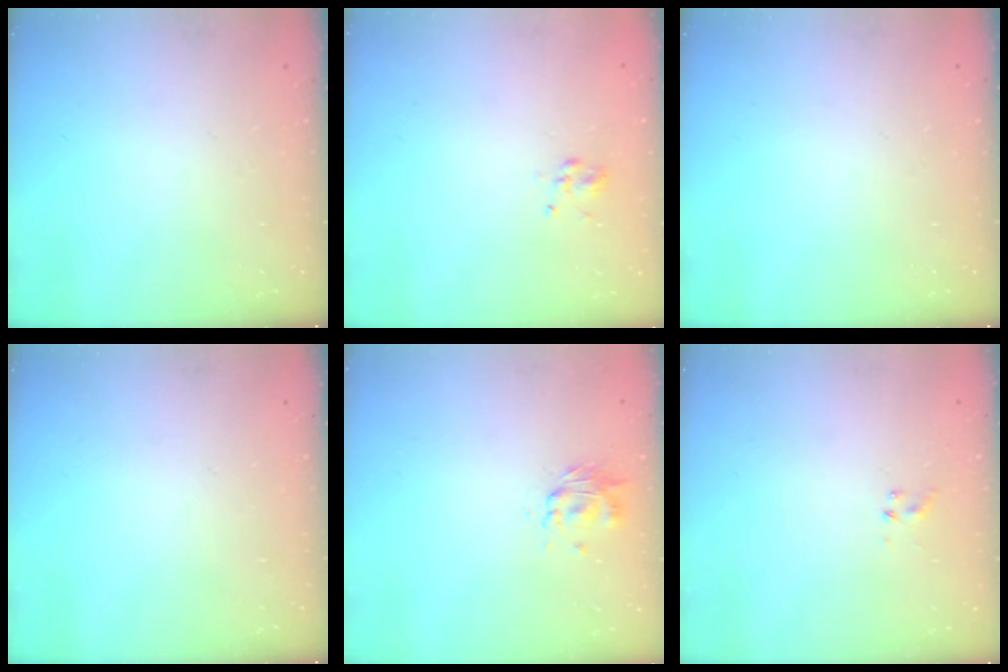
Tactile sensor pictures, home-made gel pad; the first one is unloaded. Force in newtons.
{"total": 2.3, "press": 2.0, "slide": 1.1}
{"total": 0.0}
{"total": 0.0}
{"total": 2.8, "press": 2.7, "slide": 0.7}
{"total": 1.0, "press": 0.9, "slide": 0.4}